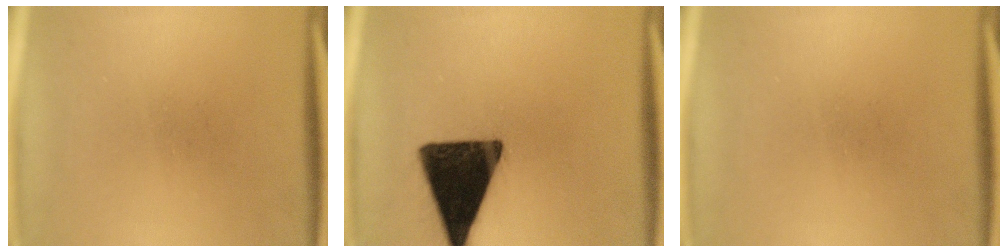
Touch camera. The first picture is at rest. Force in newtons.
{"total": 17.3}
{"total": 0.0}